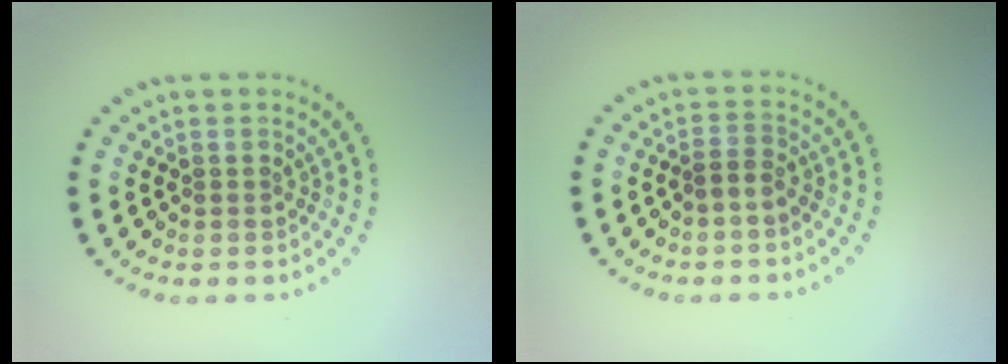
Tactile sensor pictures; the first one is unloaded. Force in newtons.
{"total": 1.1, "press": 0.9, "slide": 0.6}